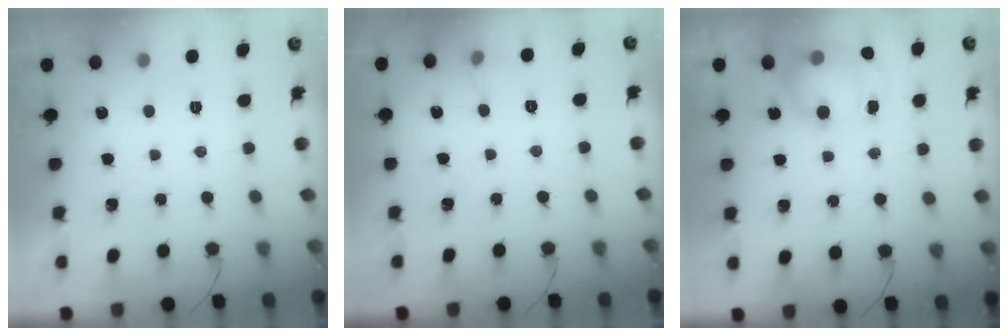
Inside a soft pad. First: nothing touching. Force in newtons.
{"total": 4.1, "press": 3.9, "slide": 1.2}
{"total": 11.9, "press": 9.7, "slide": 6.8}